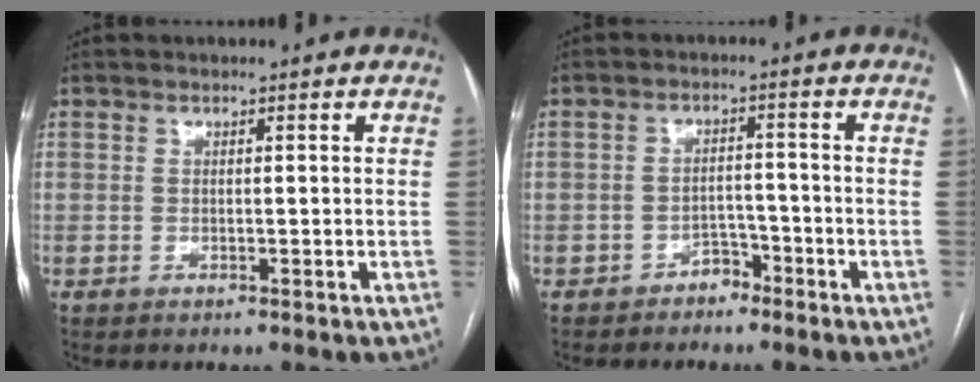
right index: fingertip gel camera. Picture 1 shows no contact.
{"total": 2.8, "force": [-2.1, 1.6, 0.7], "torque": [-0.006, 0.008, -0.035]}